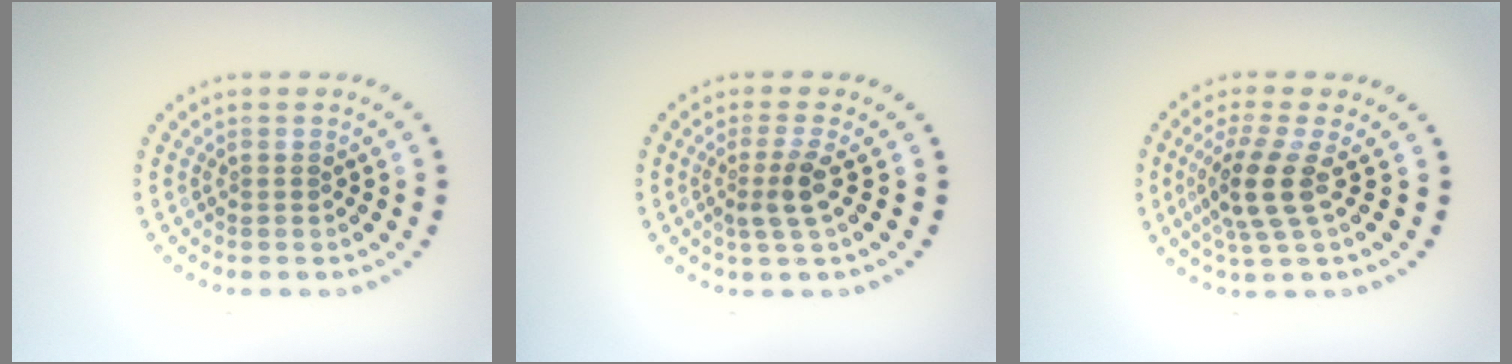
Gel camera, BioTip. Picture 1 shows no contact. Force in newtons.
{"total": 2.3, "press": 1.8, "slide": 1.5}
{"total": 3.9, "press": 3.1, "slide": 2.4}